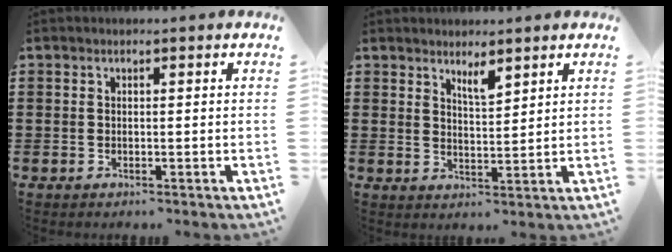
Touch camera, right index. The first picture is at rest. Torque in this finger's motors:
{"motor_torque": [0.03, 0.00, 0.26, 0.05]}